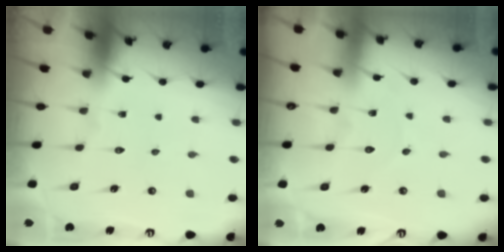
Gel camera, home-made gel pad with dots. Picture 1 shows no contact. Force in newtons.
{"total": 4.4, "press": 4.4, "slide": 0.0}